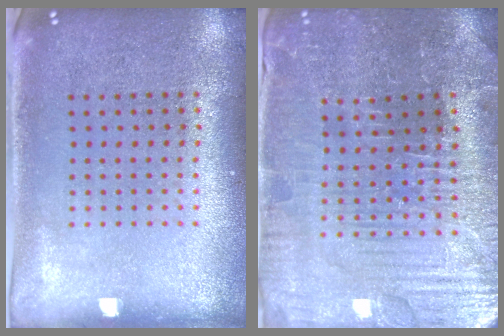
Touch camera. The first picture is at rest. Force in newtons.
{"total": 3.7, "press": 3.7, "slide": 0.4}